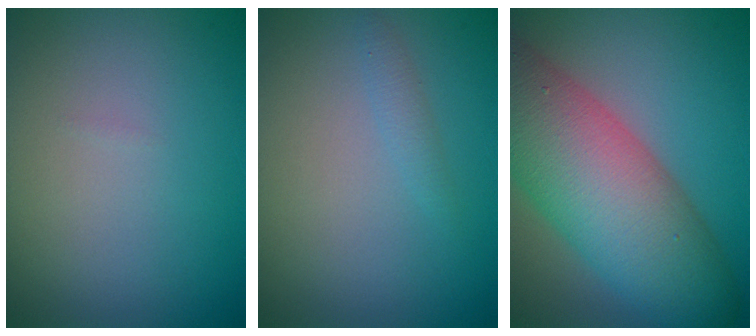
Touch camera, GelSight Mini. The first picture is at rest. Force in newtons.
{"total": 1.0, "press": 1.0, "slide": 0.0}
{"total": 11.5, "press": 11.5, "slide": 0.4}